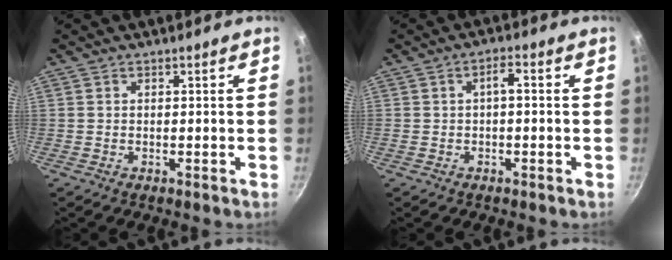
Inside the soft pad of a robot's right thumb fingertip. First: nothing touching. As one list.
[{"total": 2.5, "force": [-0.3, 1.1, 2.3], "torque": [-0.041, 0.015, -0.004]}]